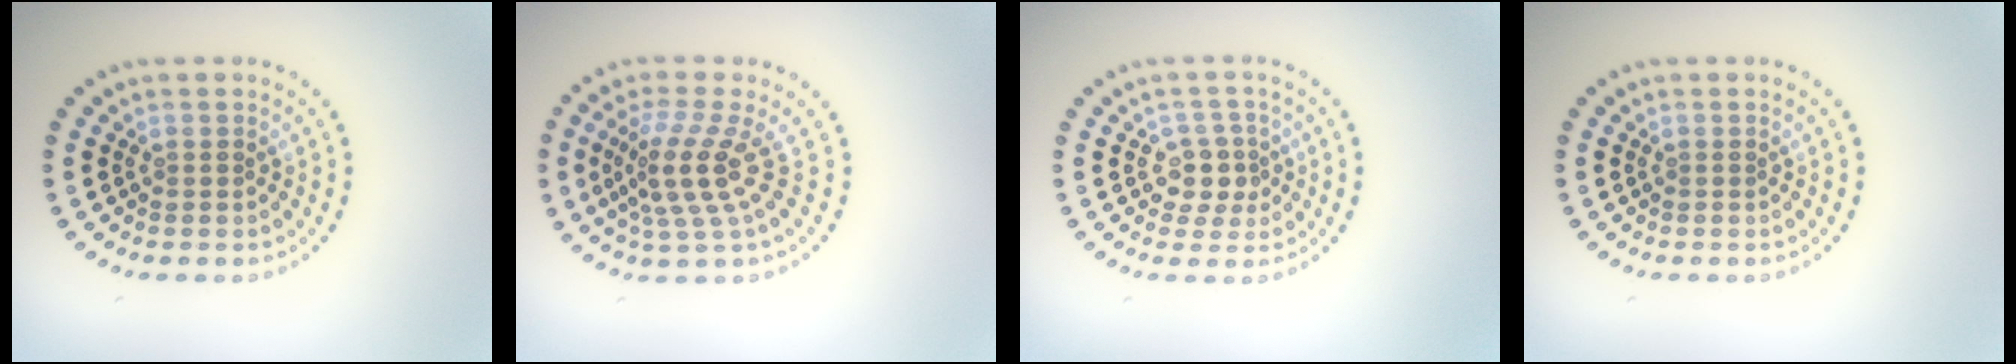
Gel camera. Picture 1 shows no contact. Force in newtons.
{"total": 4.0, "press": 2.8, "slide": 2.8}
{"total": 2.5, "press": 2.2, "slide": 1.1}
{"total": 0.0}